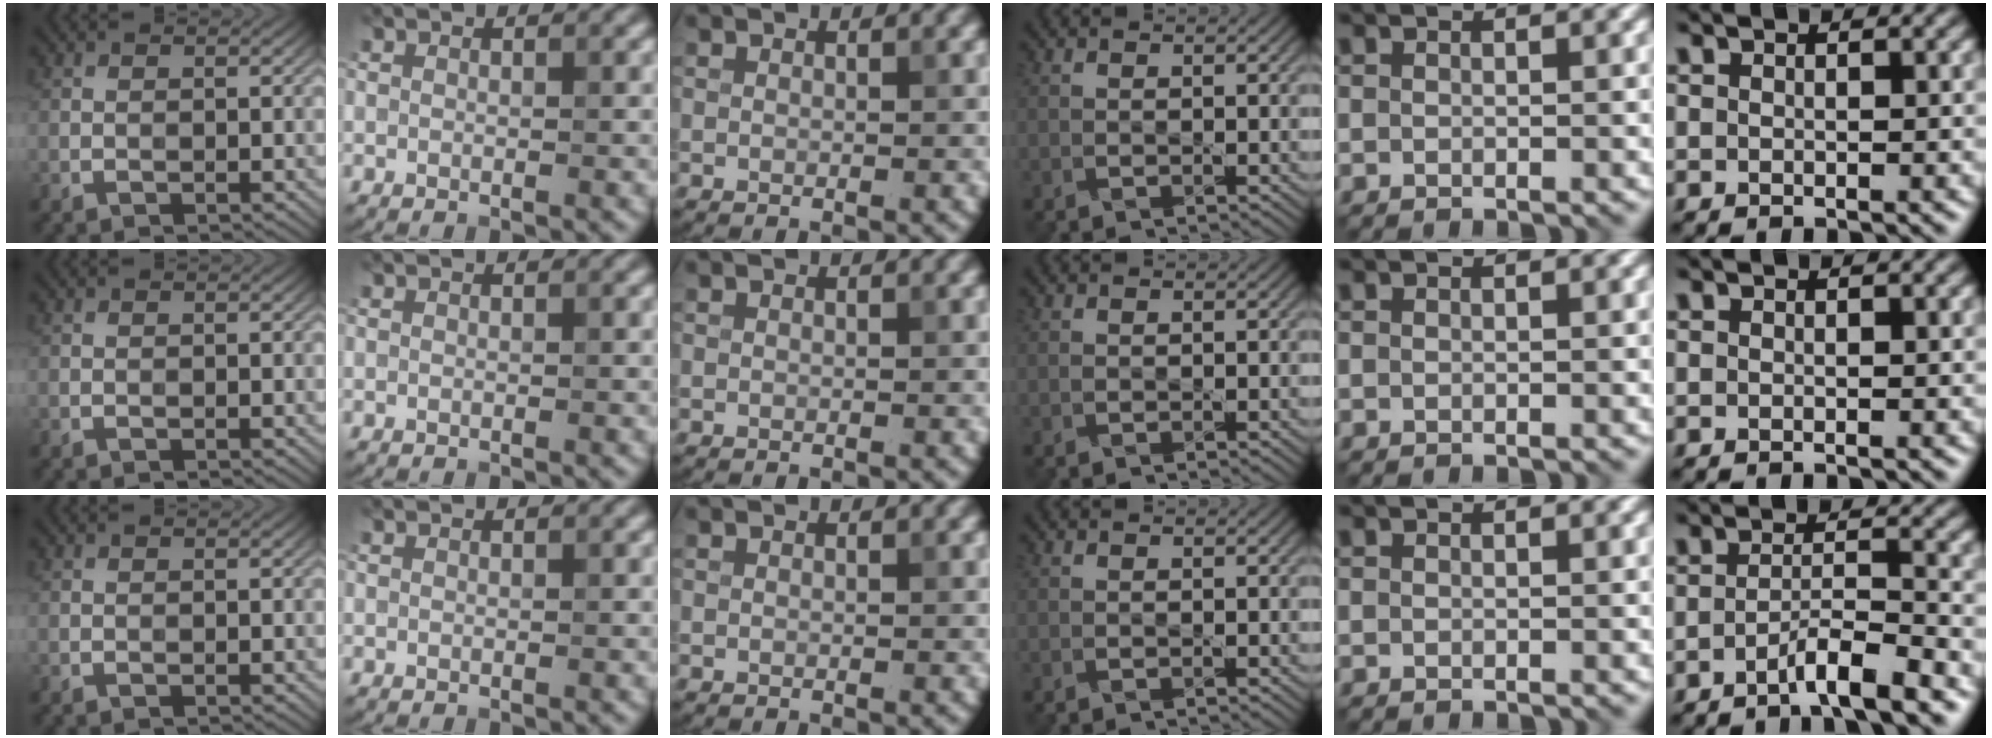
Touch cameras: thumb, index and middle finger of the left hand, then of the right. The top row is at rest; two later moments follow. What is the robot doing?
{"motion": "pour", "object": "bucket"}